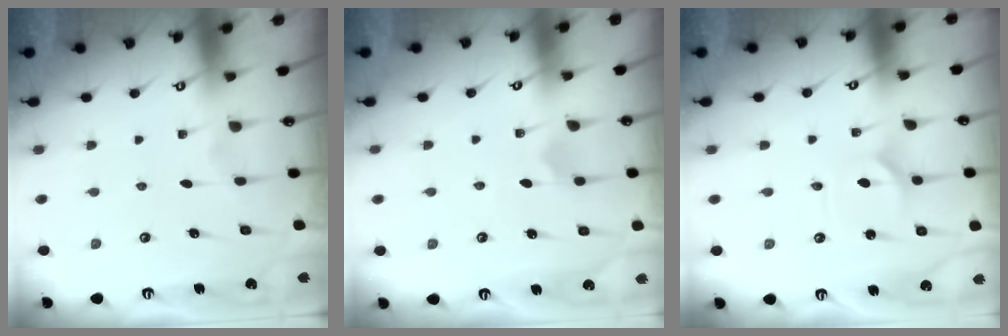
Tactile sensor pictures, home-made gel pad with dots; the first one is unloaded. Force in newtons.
{"total": 4.7, "press": 4.7, "slide": 0.5}
{"total": 2.4, "press": 2.4, "slide": 0.3}